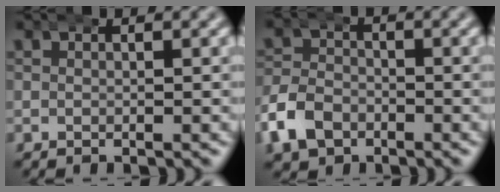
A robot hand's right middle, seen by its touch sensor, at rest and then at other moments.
{"total": 4.3, "force": [-2.1, 3.3, 1.7], "torque": [-0.044, 0.001, -0.043]}